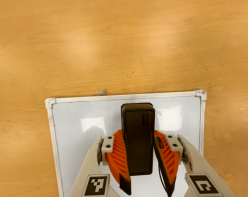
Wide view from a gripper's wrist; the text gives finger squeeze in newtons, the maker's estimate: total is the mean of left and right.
{"total": 5.7, "left": 5.1, "right": 6.3}